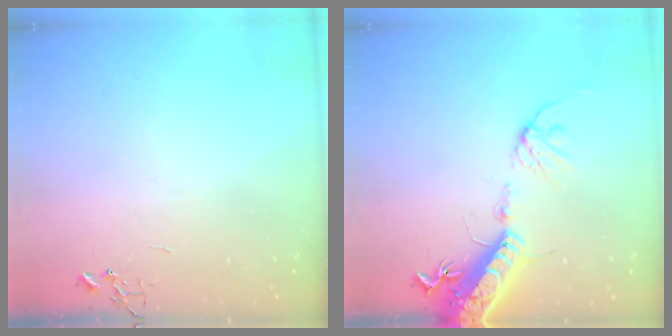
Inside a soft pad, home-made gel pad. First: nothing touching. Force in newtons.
{"total": 17.9, "press": 17.4, "slide": 4.2}